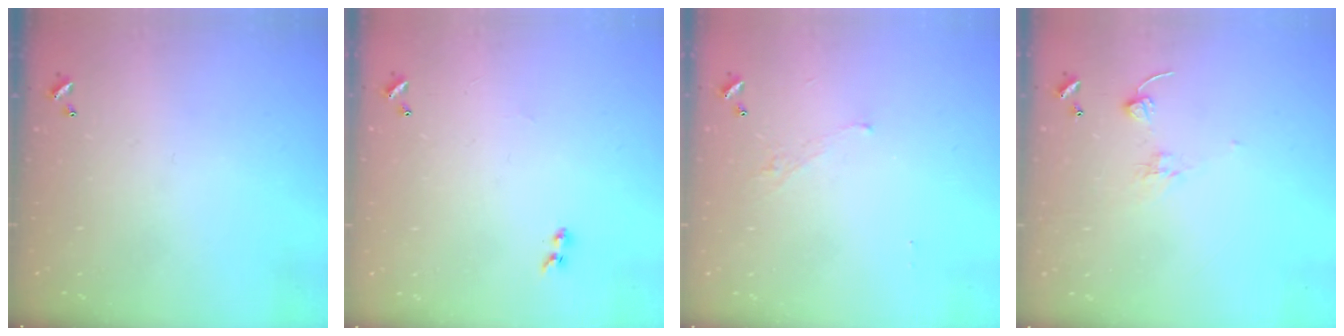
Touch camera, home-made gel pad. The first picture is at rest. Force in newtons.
{"total": 1.3, "press": 1.1, "slide": 0.7}
{"total": 3.5, "press": 3.5, "slide": 0.3}
{"total": 1.7, "press": 1.5, "slide": 0.7}